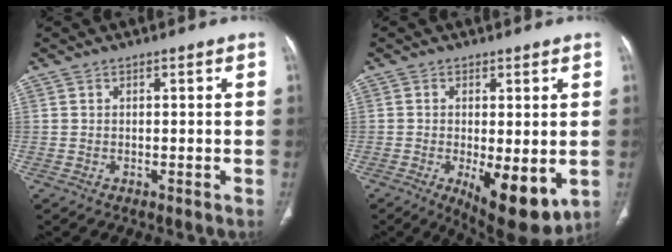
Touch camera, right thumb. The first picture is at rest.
{"total": 11.7, "force": [-2.6, 4.5, 10.5], "torque": [-0.148, -0.025, -0.027]}